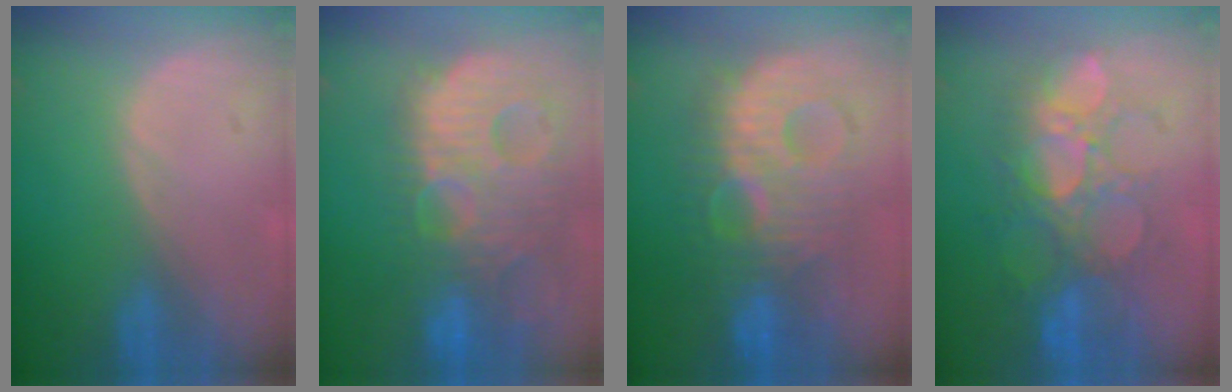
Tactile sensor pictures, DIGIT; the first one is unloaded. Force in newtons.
{"total": 14.5, "press": 12.5, "slide": 7.3}
{"total": 10.6, "press": 10.6, "slide": 0.3}
{"total": 9.4, "press": 9.2, "slide": 2.1}